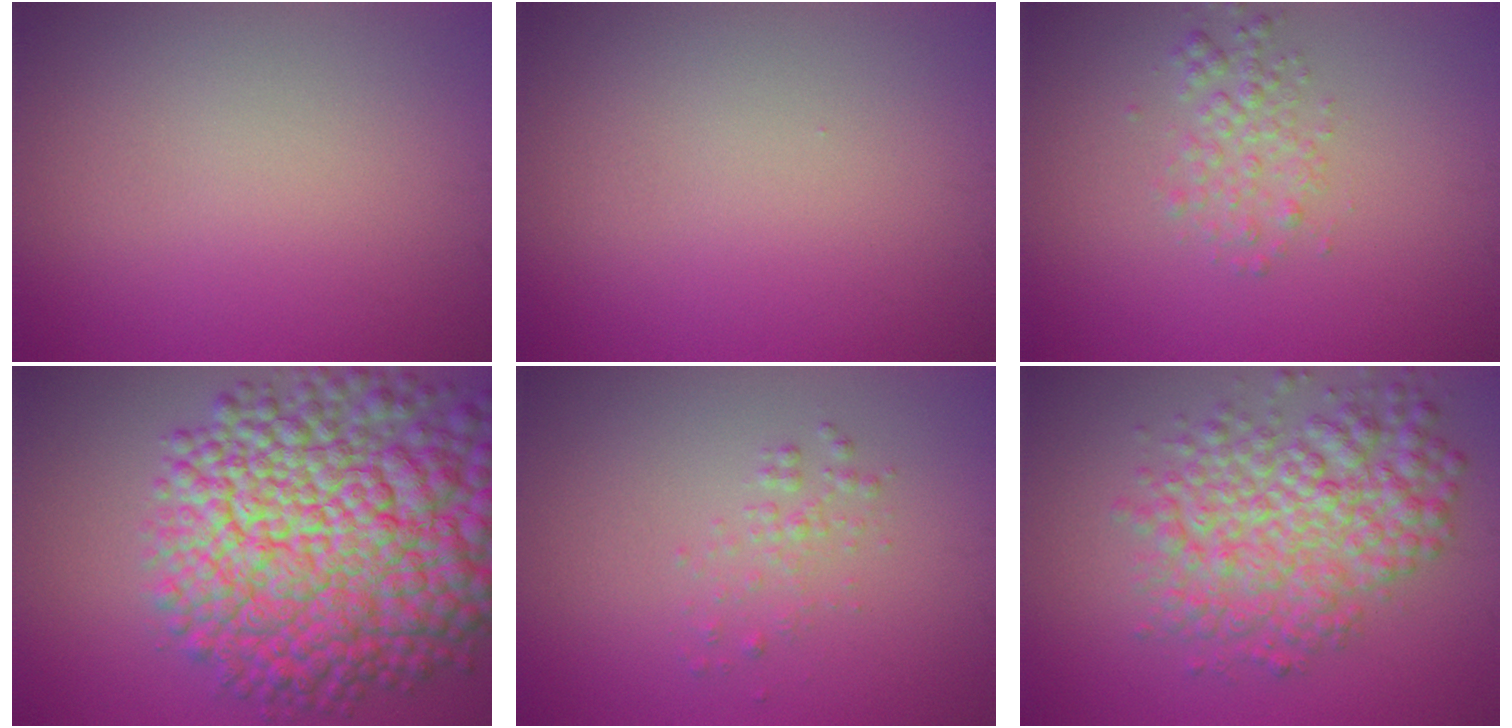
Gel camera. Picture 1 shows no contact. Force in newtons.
{"total": 0.0}
{"total": 2.2, "press": 2.2, "slide": 0.1}
{"total": 16.8, "press": 16.8, "slide": 0.6}
{"total": 1.3, "press": 1.3, "slide": 0.1}
{"total": 7.4, "press": 7.4, "slide": 0.1}